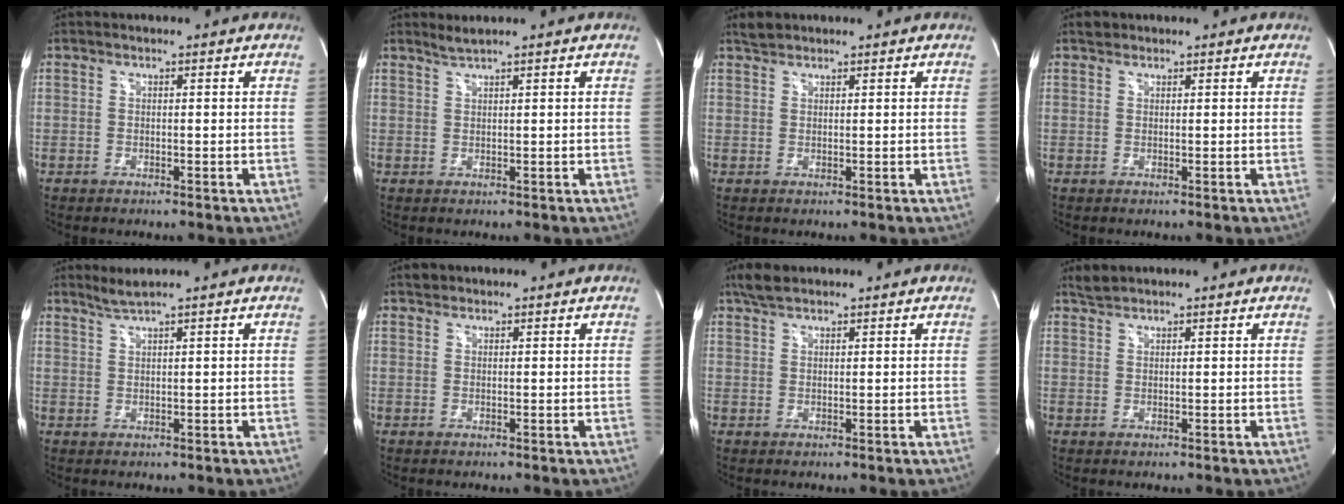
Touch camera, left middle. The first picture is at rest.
{"total": 1.4, "force": [1.3, -0.5, 0.4], "torque": [-0.012, 0.001, 0.029]}
{"total": 1.5, "force": [1.4, 0.6, 0.2], "torque": [-0.008, 0.009, 0.028]}
{"total": 1.0, "force": [0.8, 0.6, 0.0], "torque": [-0.001, 0.007, 0.012]}
{"total": 2.0, "force": [1.7, -0.8, 0.8], "torque": [-0.018, 0.000, 0.038]}
{"total": 0.8, "force": [0.7, 0.5, 0.0], "torque": [-0.001, 0.006, 0.011]}
{"total": 2.8, "force": [2.3, 0.8, 1.3], "torque": [-0.034, 0.012, 0.048]}
{"total": 1.5, "force": [1.5, 0.2, 0.1], "torque": [-0.009, 0.008, 0.035]}